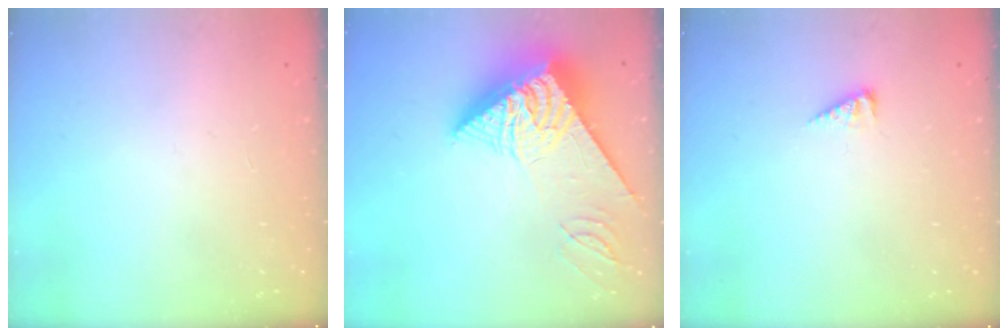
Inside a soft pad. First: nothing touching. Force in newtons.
{"total": 11.1, "press": 10.9, "slide": 2.1}
{"total": 3.0, "press": 2.9, "slide": 0.4}